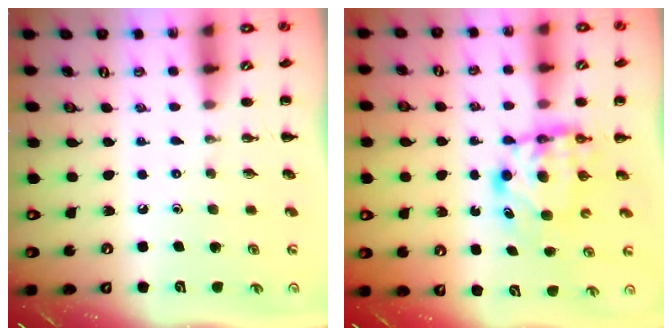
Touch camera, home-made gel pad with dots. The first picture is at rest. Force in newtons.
{"total": 5.9, "press": 5.9, "slide": 0.6}